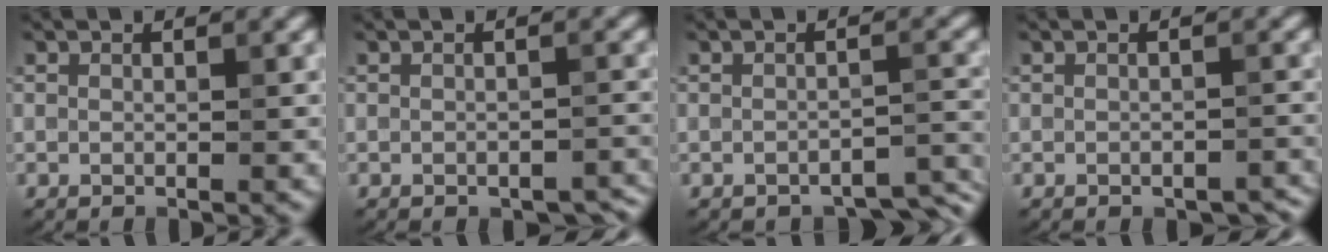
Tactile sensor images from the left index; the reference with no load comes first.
{"total": 1.9, "force": [-1.6, 0.6, 0.8], "torque": [-0.015, -0.001, -0.016]}
{"total": 2.9, "force": [-2.5, 0.8, 1.1], "torque": [-0.021, -0.001, -0.028]}
{"total": 1.6, "force": [-1.4, 0.4, 0.5], "torque": [-0.012, 0.000, -0.015]}